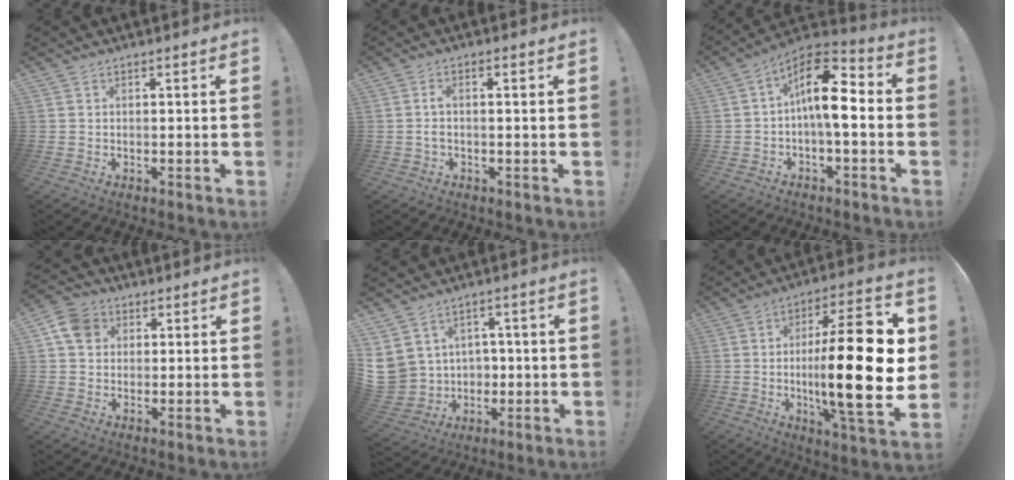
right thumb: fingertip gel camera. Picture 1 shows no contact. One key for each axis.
{"total": 3.5, "fx": -1.2, "fy": 0.6, "fz": 3.3, "tx": -0.070, "ty": 0.000, "tz": -0.021}
{"total": 13.5, "fx": 0.7, "fy": 5.8, "fz": 12.1, "tx": -0.191, "ty": 0.006, "tz": 0.011}
{"total": 8.3, "fx": 2.6, "fy": 6.8, "fz": 3.9, "tx": -0.079, "ty": 0.003, "tz": 0.054}
{"total": 8.9, "fx": 1.8, "fy": 8.4, "fz": 2.2, "tx": -0.070, "ty": -0.015, "tz": 0.044}
{"total": 26.7, "fx": -0.5, "fy": 6.6, "fz": 25.9, "tx": -0.431, "ty": -0.010, "tz": -0.012}